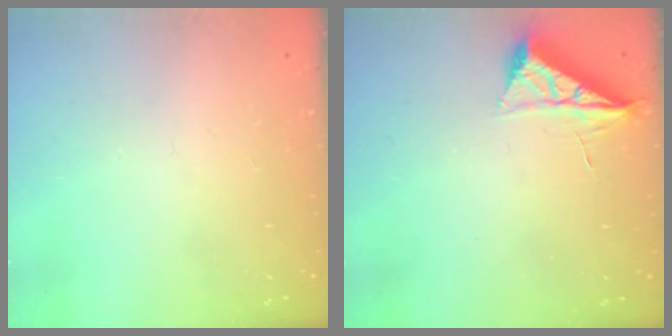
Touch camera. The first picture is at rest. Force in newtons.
{"total": 6.3, "press": 6.2, "slide": 0.8}